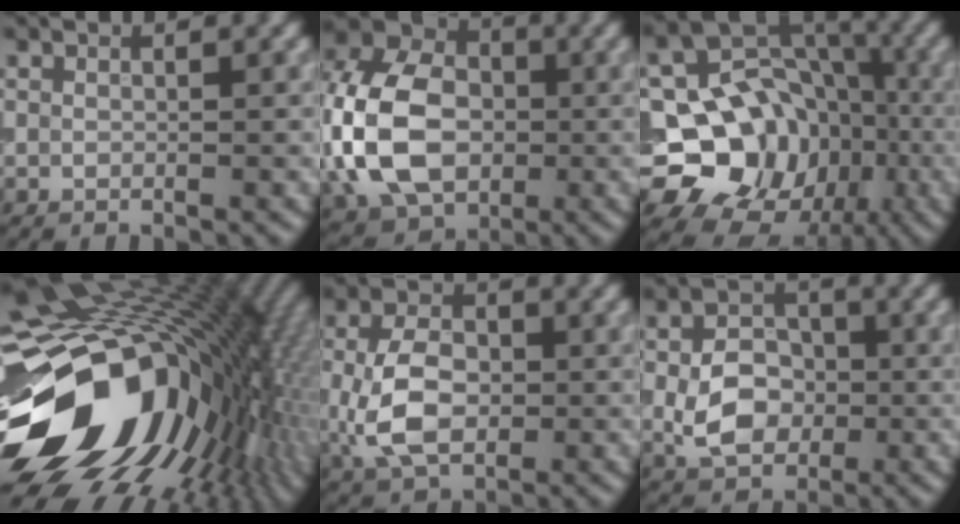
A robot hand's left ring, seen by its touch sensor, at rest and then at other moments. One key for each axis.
{"total": 12.7, "fx": -1.2, "fy": 9.2, "fz": 8.7, "tx": -0.203, "ty": 0.005, "tz": -0.034}
{"total": 14.6, "fx": -4.3, "fy": 12.7, "fz": 5.8, "tx": -0.092, "ty": -0.012, "tz": -0.100}
{"total": 19.5, "fx": -1.5, "fy": 13.7, "fz": 13.7, "tx": -0.234, "ty": -0.026, "tz": -0.015}
{"total": 6.4, "fx": -0.4, "fy": 4.3, "fz": 4.8, "tx": -0.106, "ty": -0.003, "tz": -0.010}
{"total": 5.8, "fx": -1.0, "fy": 4.3, "fz": 3.8, "tx": -0.073, "ty": 0.000, "tz": -0.021}